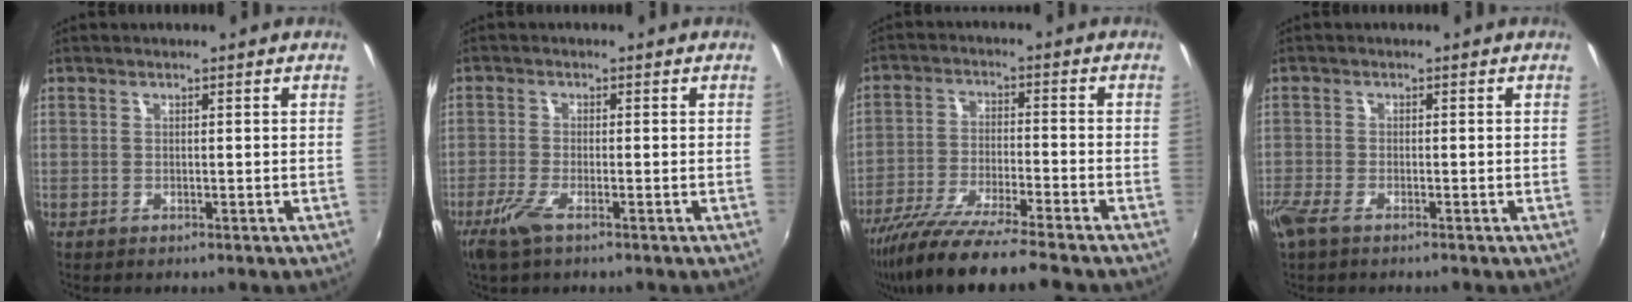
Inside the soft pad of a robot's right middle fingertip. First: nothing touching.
{"total": 4.4, "force": [-2.8, 0.7, 3.3], "torque": [-0.081, -0.012, -0.055]}
{"total": 13.8, "force": [-11.6, -0.3, 7.5], "torque": [-0.159, -0.035, -0.207]}
{"total": 3.9, "force": [-2.7, 1.2, 2.4], "torque": [-0.063, -0.011, -0.056]}